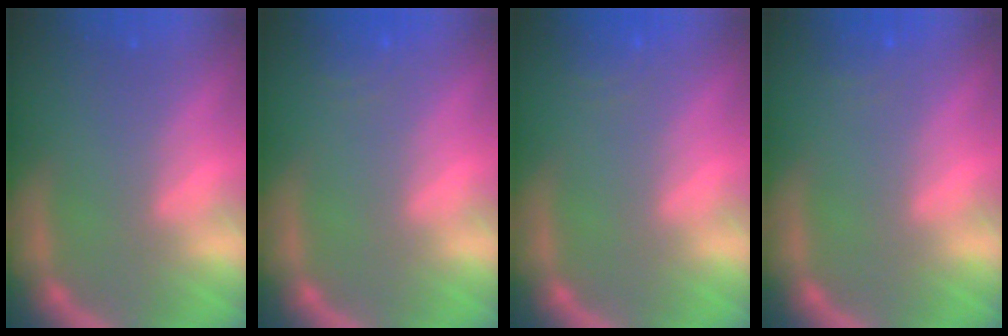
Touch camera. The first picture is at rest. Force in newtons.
{"total": 2.5}
{"total": 2.5}
{"total": 1.9}